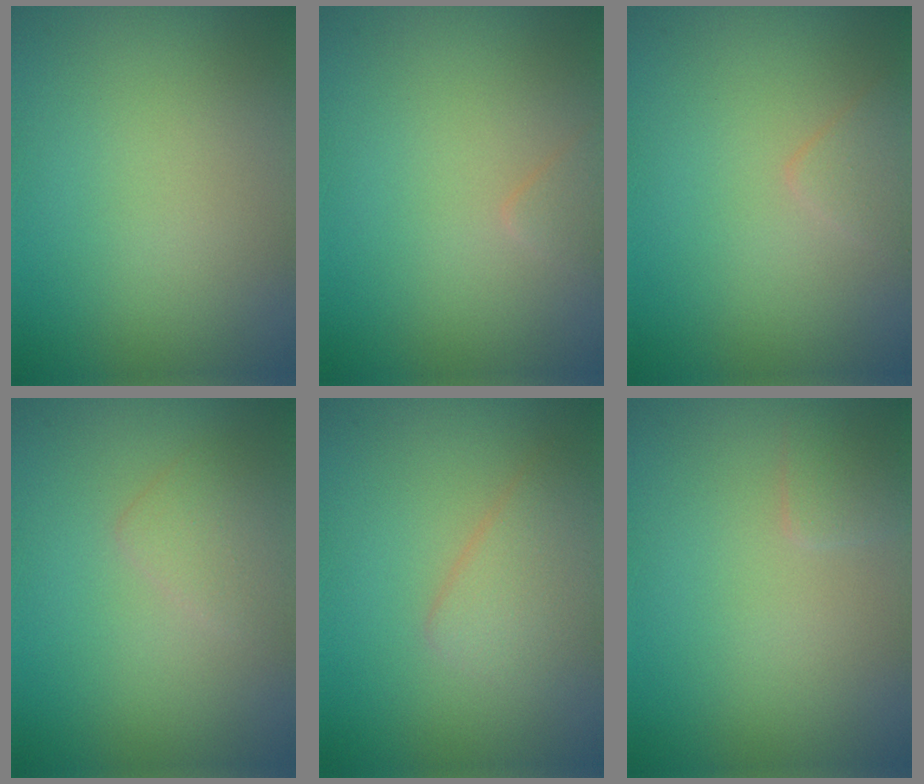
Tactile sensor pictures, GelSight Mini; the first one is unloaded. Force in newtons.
{"total": 0.9, "press": 0.9, "slide": 0.1}
{"total": 1.3, "press": 1.3, "slide": 0.0}
{"total": 1.6, "press": 1.6, "slide": 0.0}
{"total": 2.6, "press": 2.6, "slide": 0.1}
{"total": 1.0, "press": 1.0, "slide": 0.0}